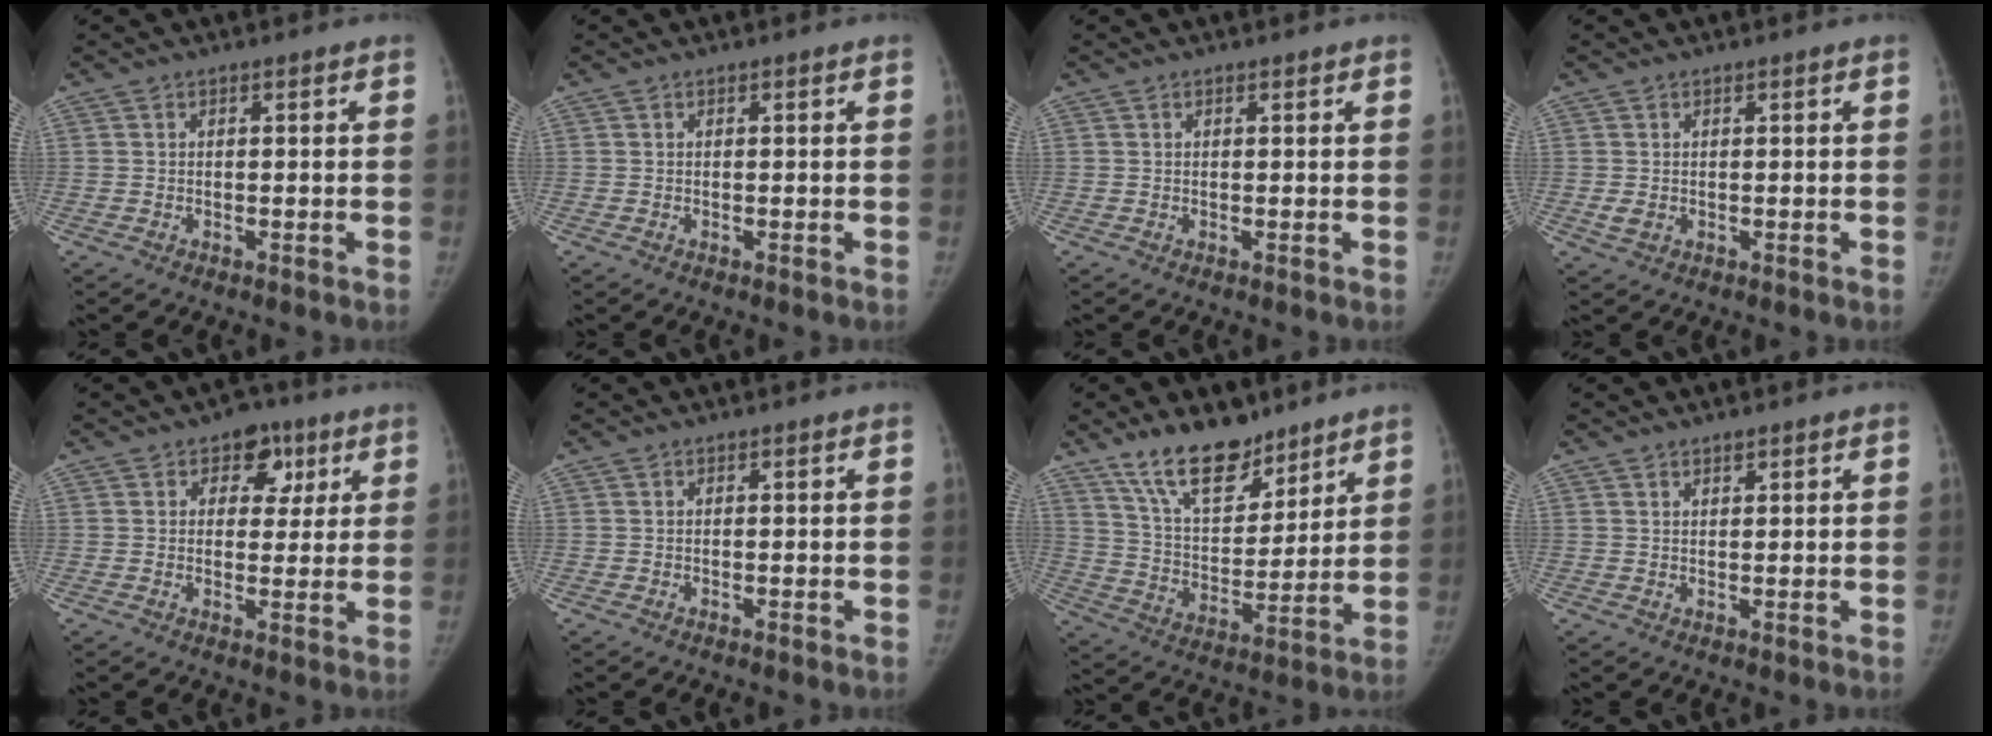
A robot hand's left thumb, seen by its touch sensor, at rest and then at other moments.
{"total": 0.0}
{"total": 0.0}
{"total": 1.7, "force": [-0.1, 1.3, 1.0], "torque": [-0.018, -0.002, 0.003]}
{"total": 6.9, "force": [3.2, 5.1, 3.3], "torque": [0.000, -0.006, 0.038]}
{"total": 0.0}
{"total": 14.8, "force": [11.0, 6.7, 7.2], "torque": [-0.085, -0.071, 0.202]}
{"total": 1.3, "force": [1.0, 0.5, 0.5], "torque": [-0.002, -0.007, 0.017]}